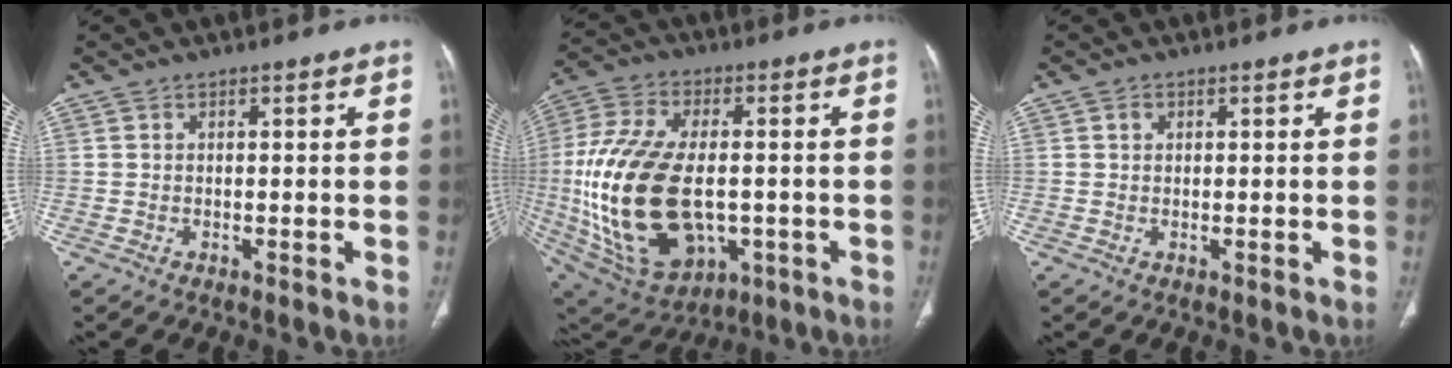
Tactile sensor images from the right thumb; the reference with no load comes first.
{"total": 26.5, "force": [-2.7, 15.2, 21.5], "torque": [-0.450, -0.008, -0.019]}
{"total": 1.0, "force": [0.4, 0.8, 0.4], "torque": [-0.004, 0.001, 0.006]}